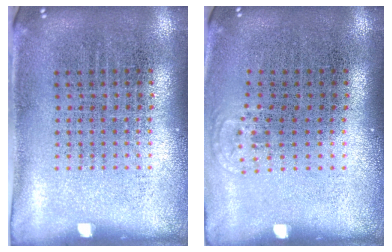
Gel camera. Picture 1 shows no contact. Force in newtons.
{"total": 0.6, "press": 0.5, "slide": 0.3}